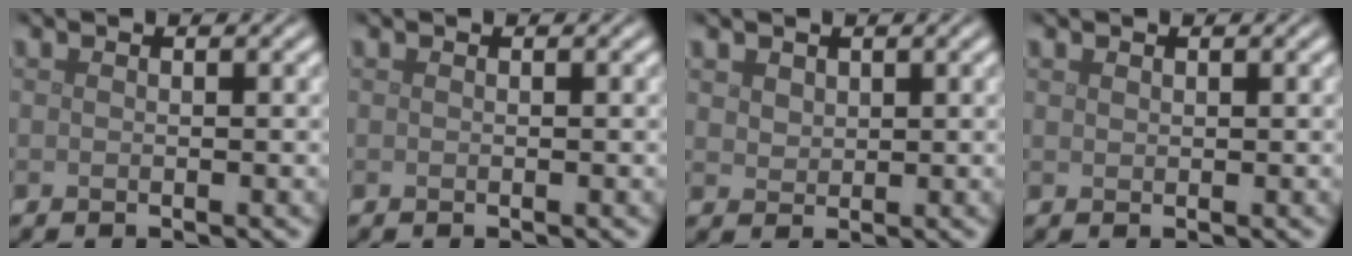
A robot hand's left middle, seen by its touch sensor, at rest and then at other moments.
{"total": 0.0}
{"total": 1.4, "force": [1.0, 1.0, 0.4], "torque": [-0.011, -0.002, 0.021]}
{"total": 0.5, "force": [0.4, 0.3, 0.1], "torque": [-0.002, 0.000, 0.010]}